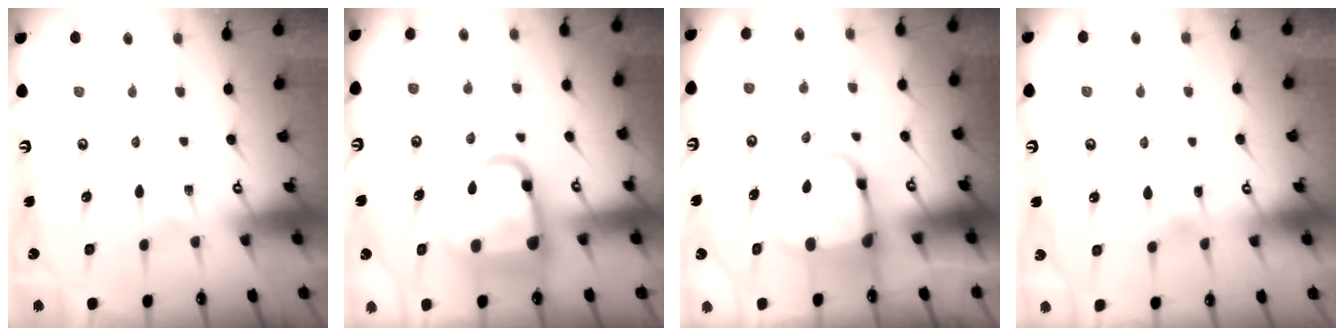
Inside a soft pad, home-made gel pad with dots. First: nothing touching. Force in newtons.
{"total": 12.7, "press": 12.6, "slide": 1.6}
{"total": 4.4, "press": 4.3, "slide": 1.1}
{"total": 2.9, "press": 2.9, "slide": 0.4}